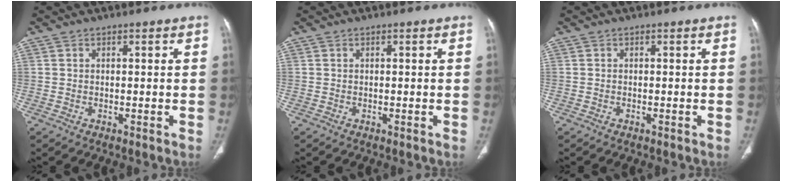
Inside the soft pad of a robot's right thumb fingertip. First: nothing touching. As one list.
[{"total": 0.0}, {"total": 0.0}]